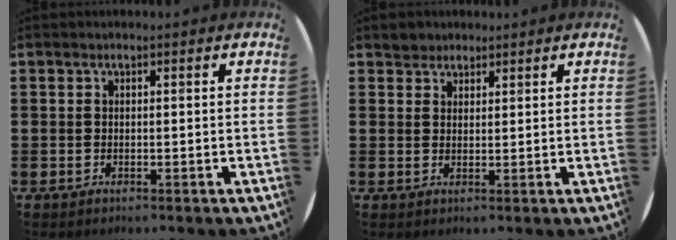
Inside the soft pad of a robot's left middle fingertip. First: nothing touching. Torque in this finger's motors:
{"motor_torque": [0.32, -0.26, 0.02, 0.00]}